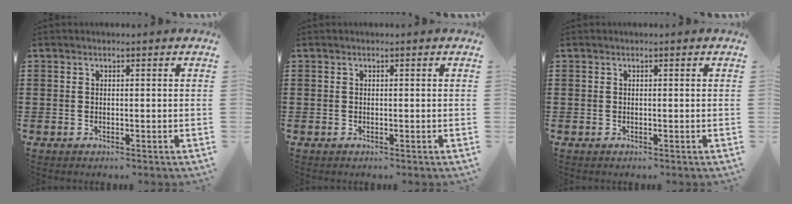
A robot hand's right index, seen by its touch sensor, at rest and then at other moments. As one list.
[{"total": 0.0}, {"total": 0.0}]